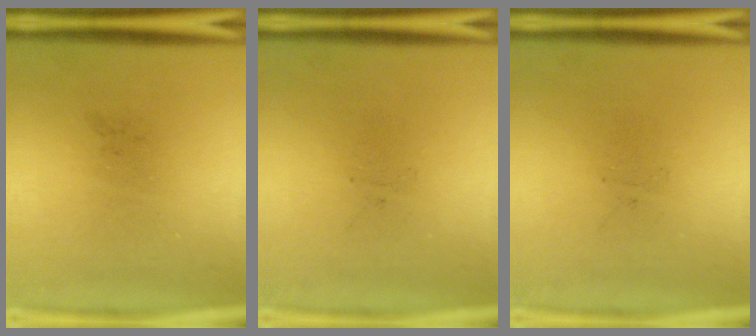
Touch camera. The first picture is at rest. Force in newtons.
{"total": 0.0}
{"total": 0.0}